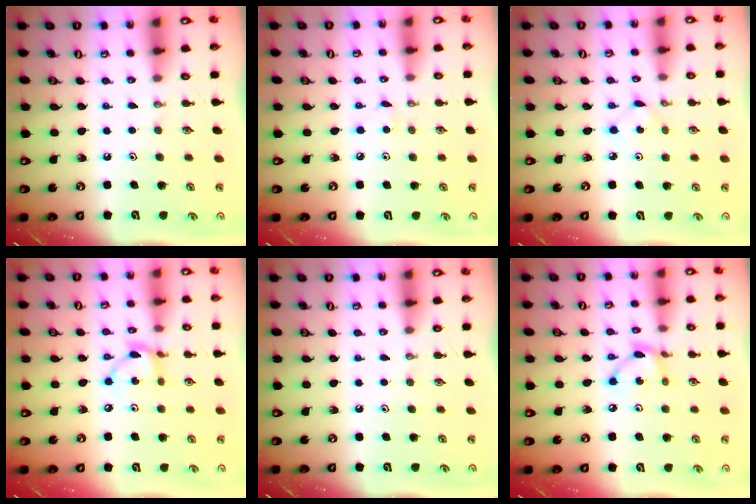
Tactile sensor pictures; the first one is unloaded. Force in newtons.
{"total": 2.9, "press": 2.9, "slide": 0.4}
{"total": 2.7, "press": 2.7, "slide": 0.3}
{"total": 6.3, "press": 6.3, "slide": 0.2}
{"total": 0.0}
{"total": 5.9, "press": 5.9, "slide": 0.2}